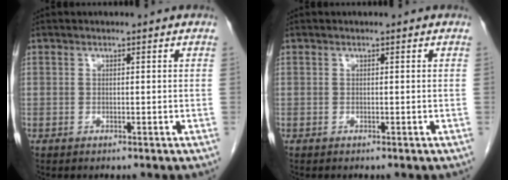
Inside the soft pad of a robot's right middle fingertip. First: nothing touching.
{"total": 0.0}